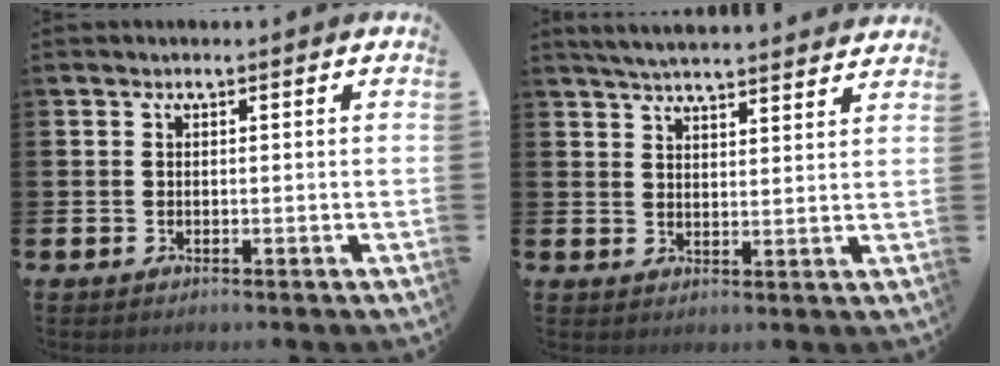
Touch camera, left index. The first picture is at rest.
{"total": 5.0, "force": [4.9, 0.1, 0.8], "torque": [-0.026, -0.026, 0.088]}